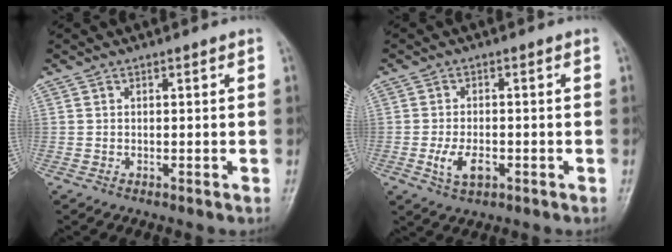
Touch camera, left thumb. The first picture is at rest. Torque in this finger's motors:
{"motor_torque": [-0.04, 0.50, 0.65, 0.15, 0.06]}